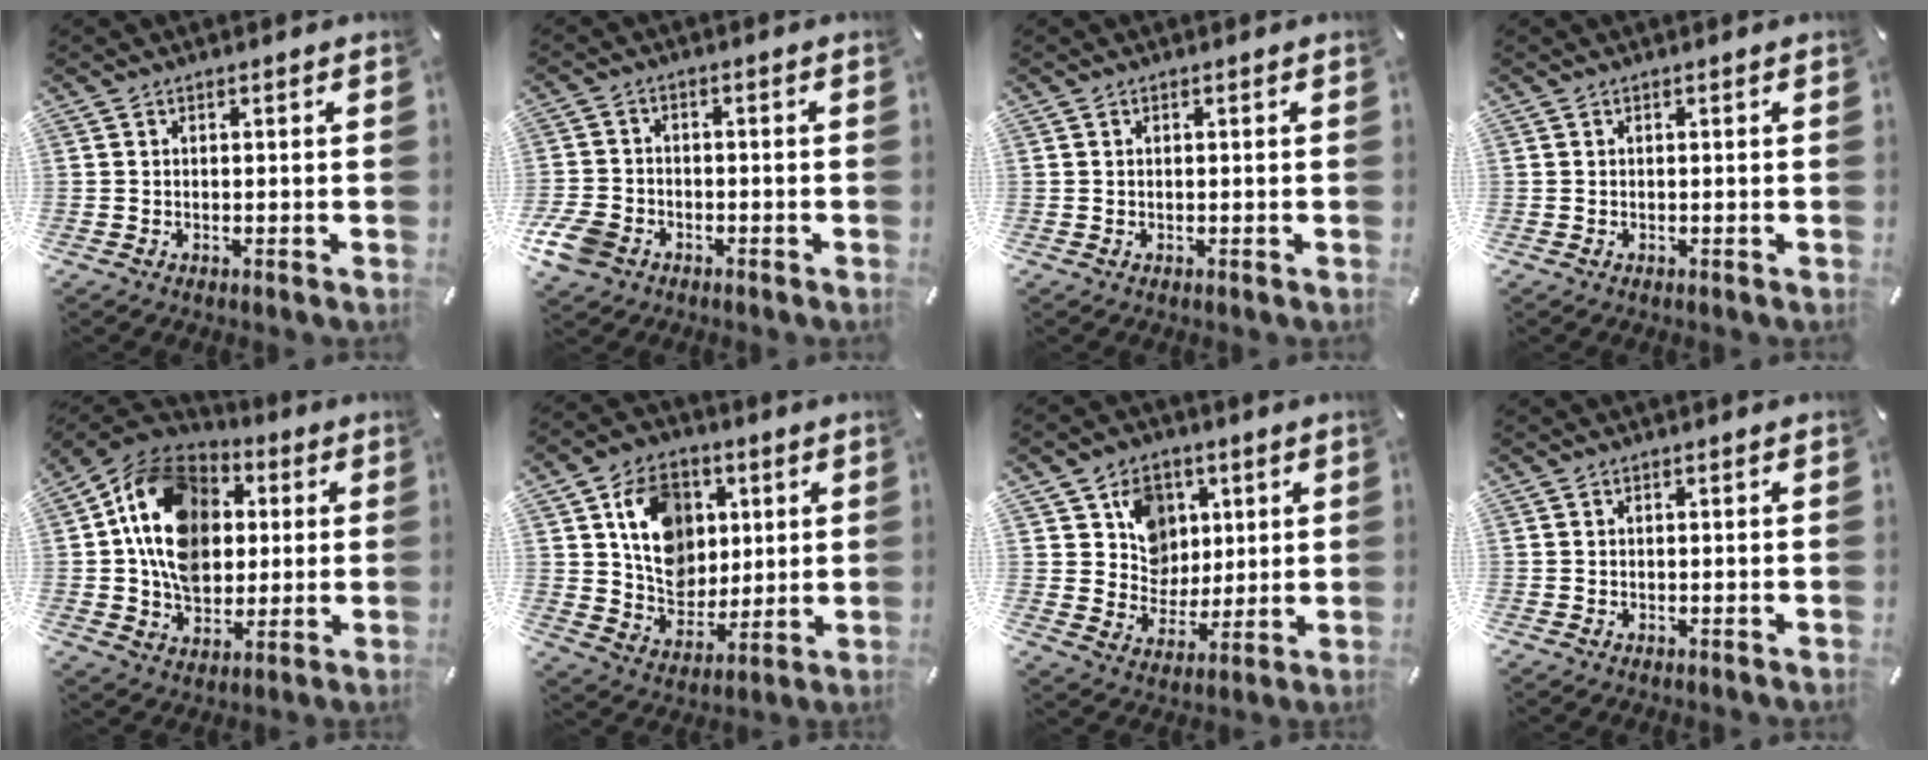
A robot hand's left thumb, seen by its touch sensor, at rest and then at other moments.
{"total": 6.5, "force": [-3.2, 4.8, 2.9], "torque": [-0.074, 0.015, -0.063]}
{"total": 0.0}
{"total": 0.0}
{"total": 16.8, "force": [2.0, 13.8, 9.3], "torque": [-0.183, 0.010, 0.037]}
{"total": 14.3, "force": [4.1, 12.2, 6.1], "torque": [-0.094, -0.005, 0.085]}
{"total": 11.1, "force": [3.7, 9.9, 3.3], "torque": [-0.054, -0.011, 0.074]}
{"total": 0.0}